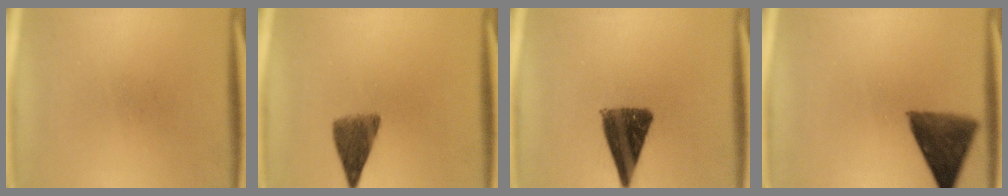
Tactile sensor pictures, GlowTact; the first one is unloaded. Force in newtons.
{"total": 6.0}
{"total": 10.7}
{"total": 9.7}